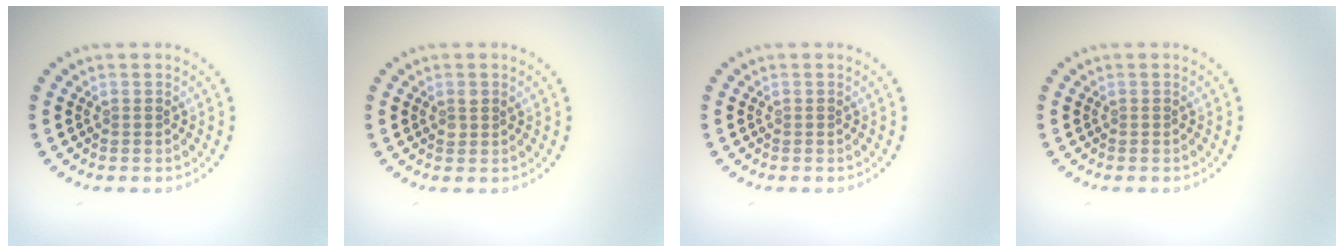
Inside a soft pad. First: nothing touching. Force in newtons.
{"total": 1.0, "press": 0.9, "slide": 0.3}
{"total": 0.0}
{"total": 0.0}